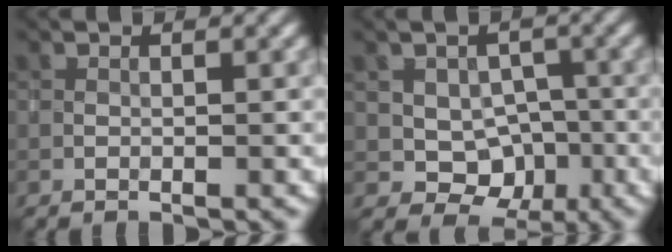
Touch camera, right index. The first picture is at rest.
{"total": 4.4, "force": [-0.4, 3.8, 2.1], "torque": [-0.013, 0.001, -0.009]}